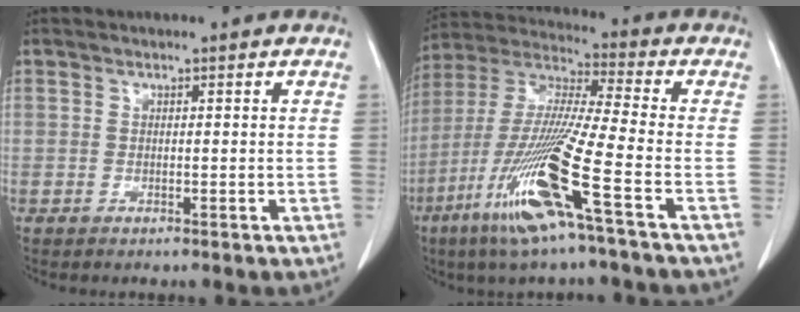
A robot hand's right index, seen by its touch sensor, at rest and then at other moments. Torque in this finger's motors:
{"motor_torque": [1.72, -0.42, 0.56, 0.21]}